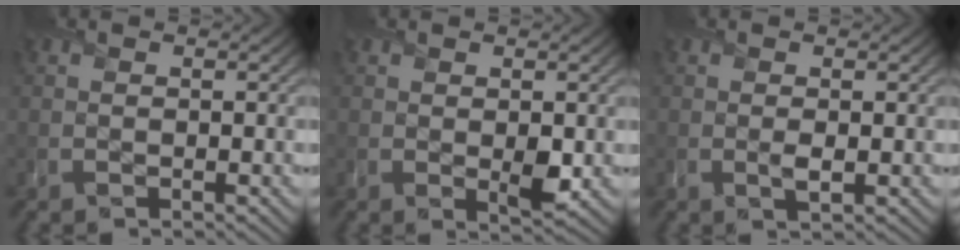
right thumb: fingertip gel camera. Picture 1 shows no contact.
{"total": 2.0, "force": [0.2, 1.0, 1.7], "torque": [-0.028, -0.009, 0.008]}
{"total": 0.9, "force": [0.0, 0.3, 0.8], "torque": [-0.017, -0.003, -0.001]}